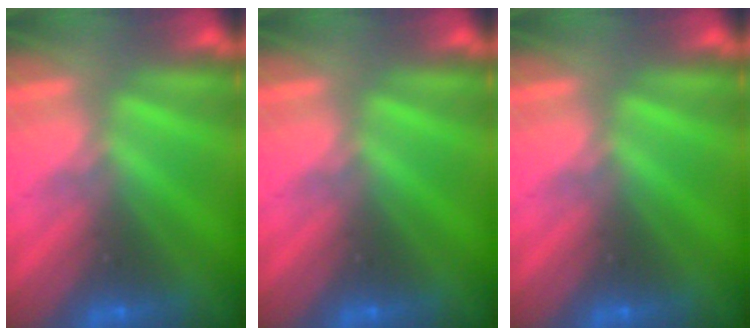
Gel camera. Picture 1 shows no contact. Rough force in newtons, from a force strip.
{"total": 0.0}
{"total": 0.0}